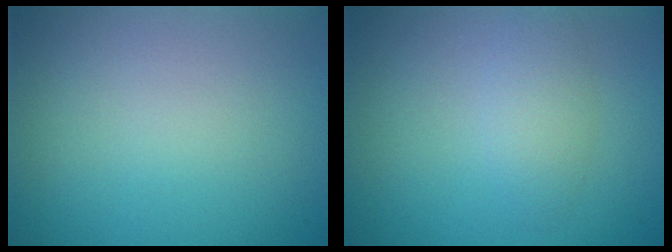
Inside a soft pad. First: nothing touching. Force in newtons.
{"total": 2.2, "press": 2.1, "slide": 0.1}